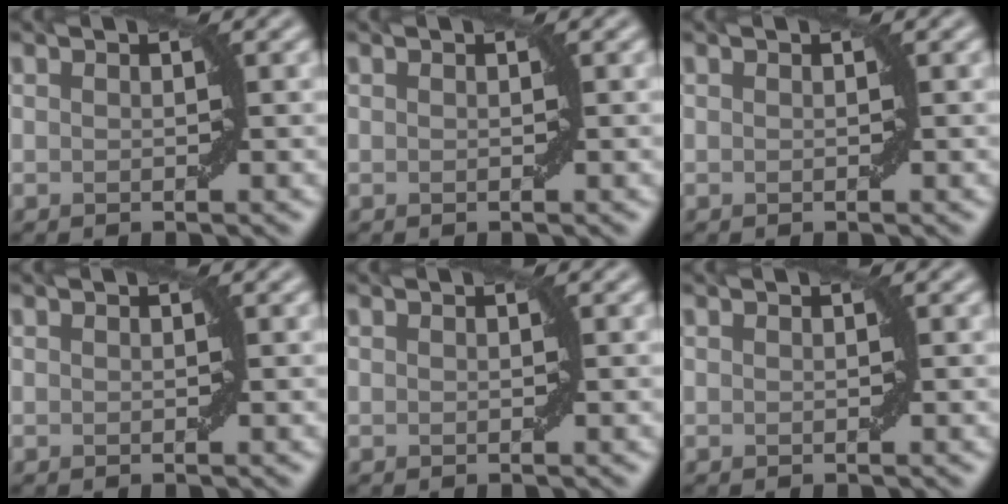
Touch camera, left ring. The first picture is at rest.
{"total": 0.0}
{"total": 0.0}
{"total": 0.0}
{"total": 0.0}
{"total": 0.0}